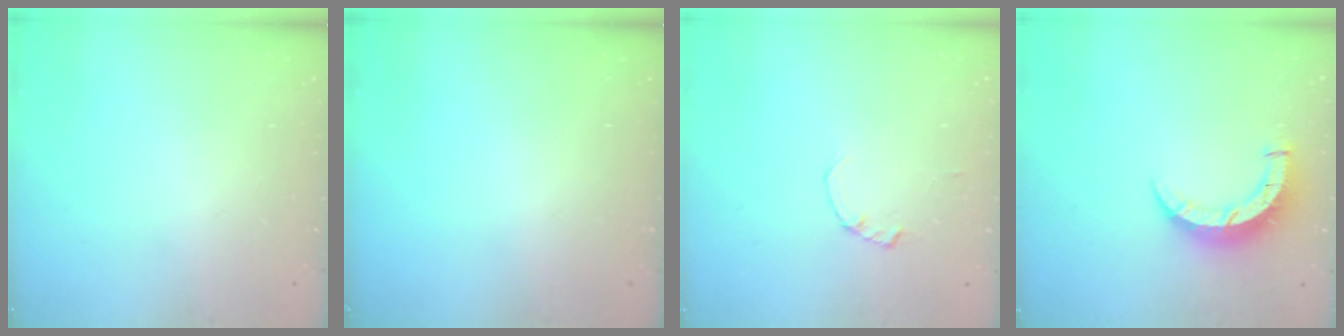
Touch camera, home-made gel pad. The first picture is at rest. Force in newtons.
{"total": 0.0}
{"total": 0.0}
{"total": 8.2, "press": 8.2, "slide": 0.6}